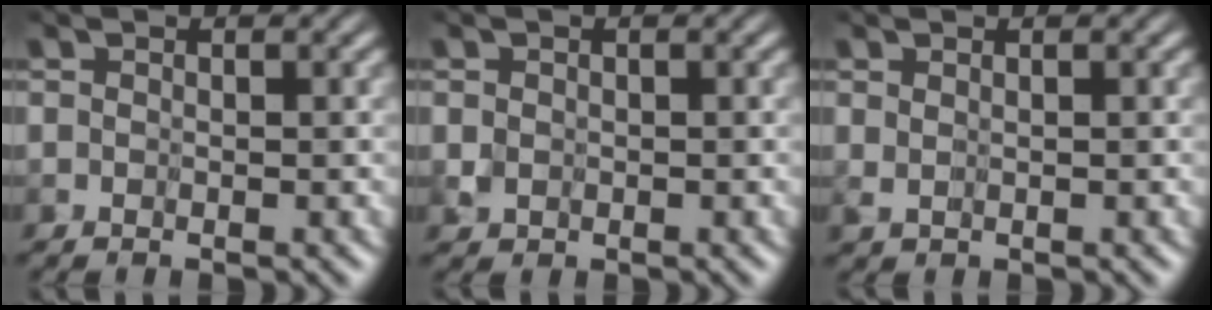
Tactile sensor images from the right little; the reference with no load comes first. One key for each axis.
{"total": 1.8, "fx": -0.2, "fy": 1.6, "fz": 0.7, "tx": -0.024, "ty": 0.002, "tz": -0.015}
{"total": 1.3, "fx": 0.6, "fy": 0.5, "fz": 1.0, "tx": -0.032, "ty": -0.008, "tz": 0.016}